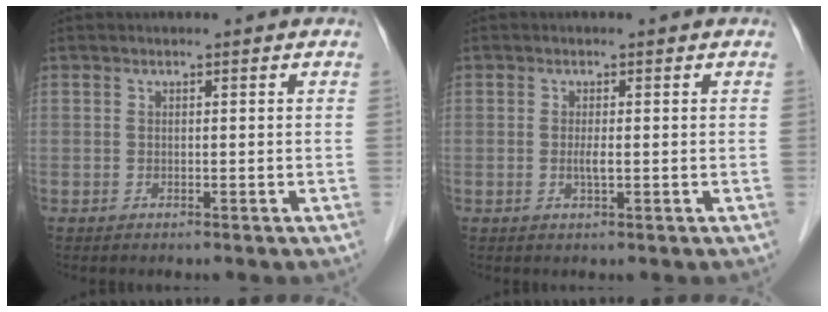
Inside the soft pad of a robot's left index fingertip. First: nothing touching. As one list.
[{"total": 1.5, "force": [-0.2, 0.1, 1.5], "torque": [-0.031, -0.005, -0.004]}]